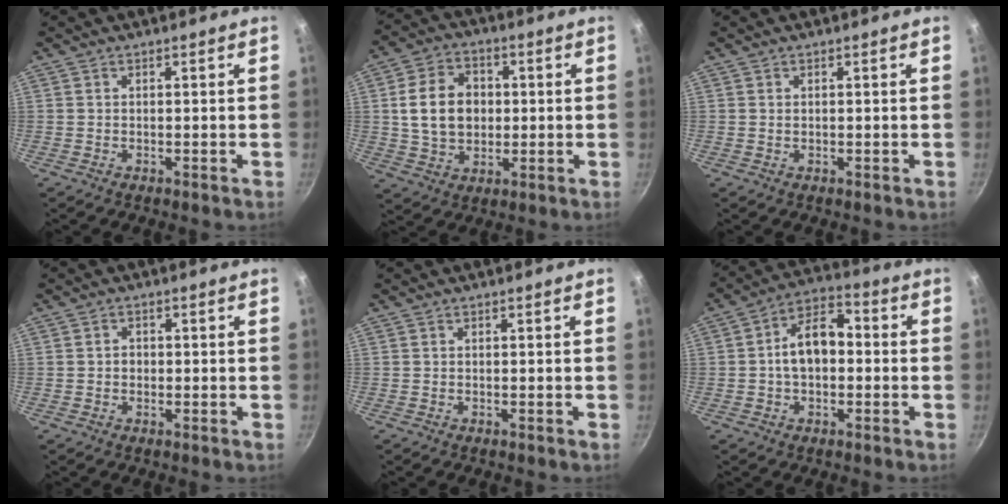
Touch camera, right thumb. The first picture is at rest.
{"total": 12.2, "force": [1.0, 9.4, 7.8], "torque": [-0.115, 0.010, 0.016]}
{"total": 0.5, "force": [0.2, 0.4, 0.3], "torque": [-0.004, 0.000, 0.004]}
{"total": 1.8, "force": [-0.2, 1.5, 0.8], "torque": [-0.010, 0.006, -0.004]}
{"total": 0.0}
{"total": 10.4, "force": [-0.4, 6.8, 7.9], "torque": [-0.102, 0.039, -0.020]}